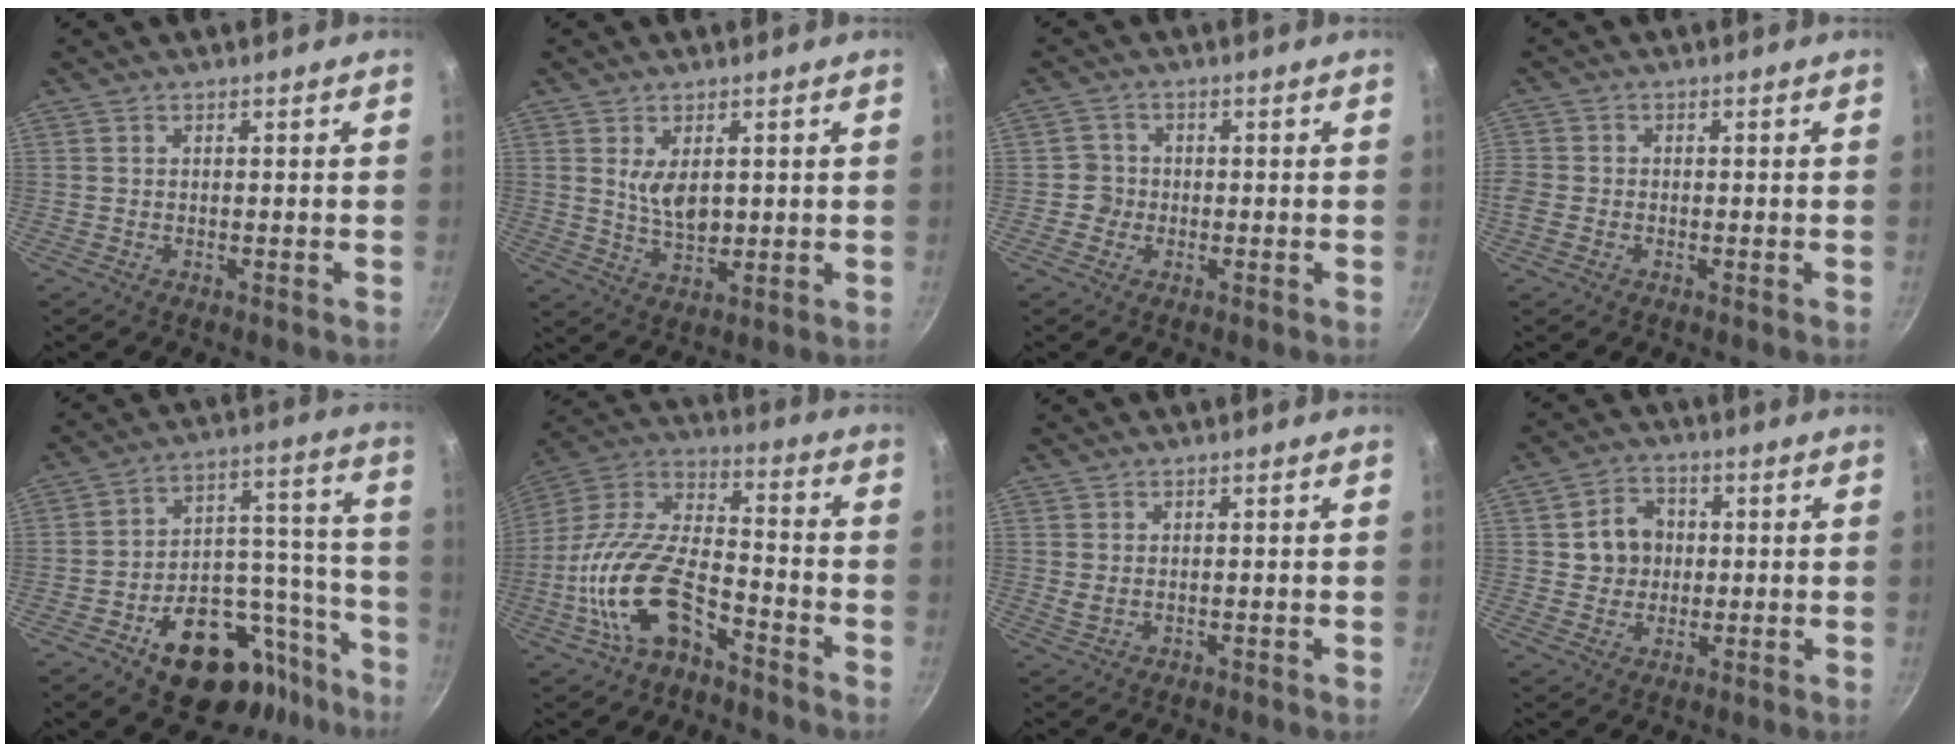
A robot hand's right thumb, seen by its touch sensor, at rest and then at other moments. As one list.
[{"total": 5.8, "force": [1.5, 3.1, 4.7], "torque": [-0.073, -0.018, 0.036]}, {"total": 2.7, "force": [-0.7, 2.6, 0.2], "torque": [0.016, 0.011, -0.018]}, {"total": 3.5, "force": [-1.0, 2.8, 1.9], "torque": [-0.044, 0.003, -0.020]}, {"total": 21.2, "force": [-12.4, 11.4, 12.9], "torque": [-0.133, 0.115, -0.182]}, {"total": 18.2, "force": [-8.2, 9.2, 13.4], "torque": [-0.265, 0.068, -0.156]}, {"total": 1.3, "force": [0.2, 0.8, 1.0], "torque": [-0.023, -0.001, 0.011]}, {"total": 7.4, "force": [0.8, 6.5, 3.4], "torque": [-0.022, 0.003, 0.010]}]